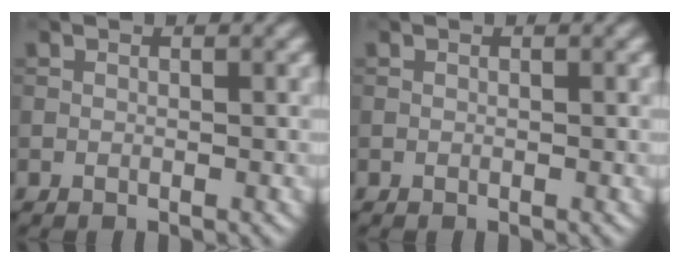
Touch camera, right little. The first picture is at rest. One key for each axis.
{"total": 0.0}